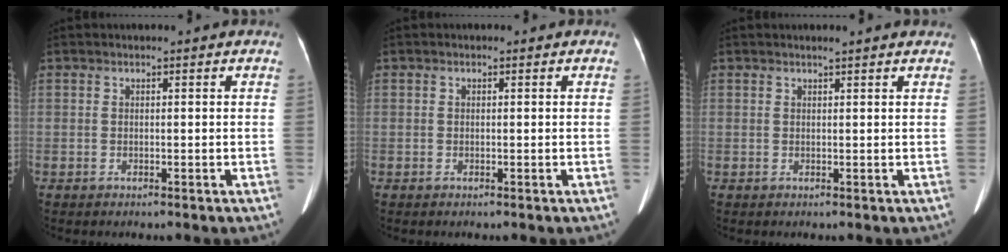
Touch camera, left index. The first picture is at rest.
{"total": 0.0}
{"total": 2.7, "force": [2.4, 0.1, 1.1], "torque": [-0.018, 0.014, 0.026]}